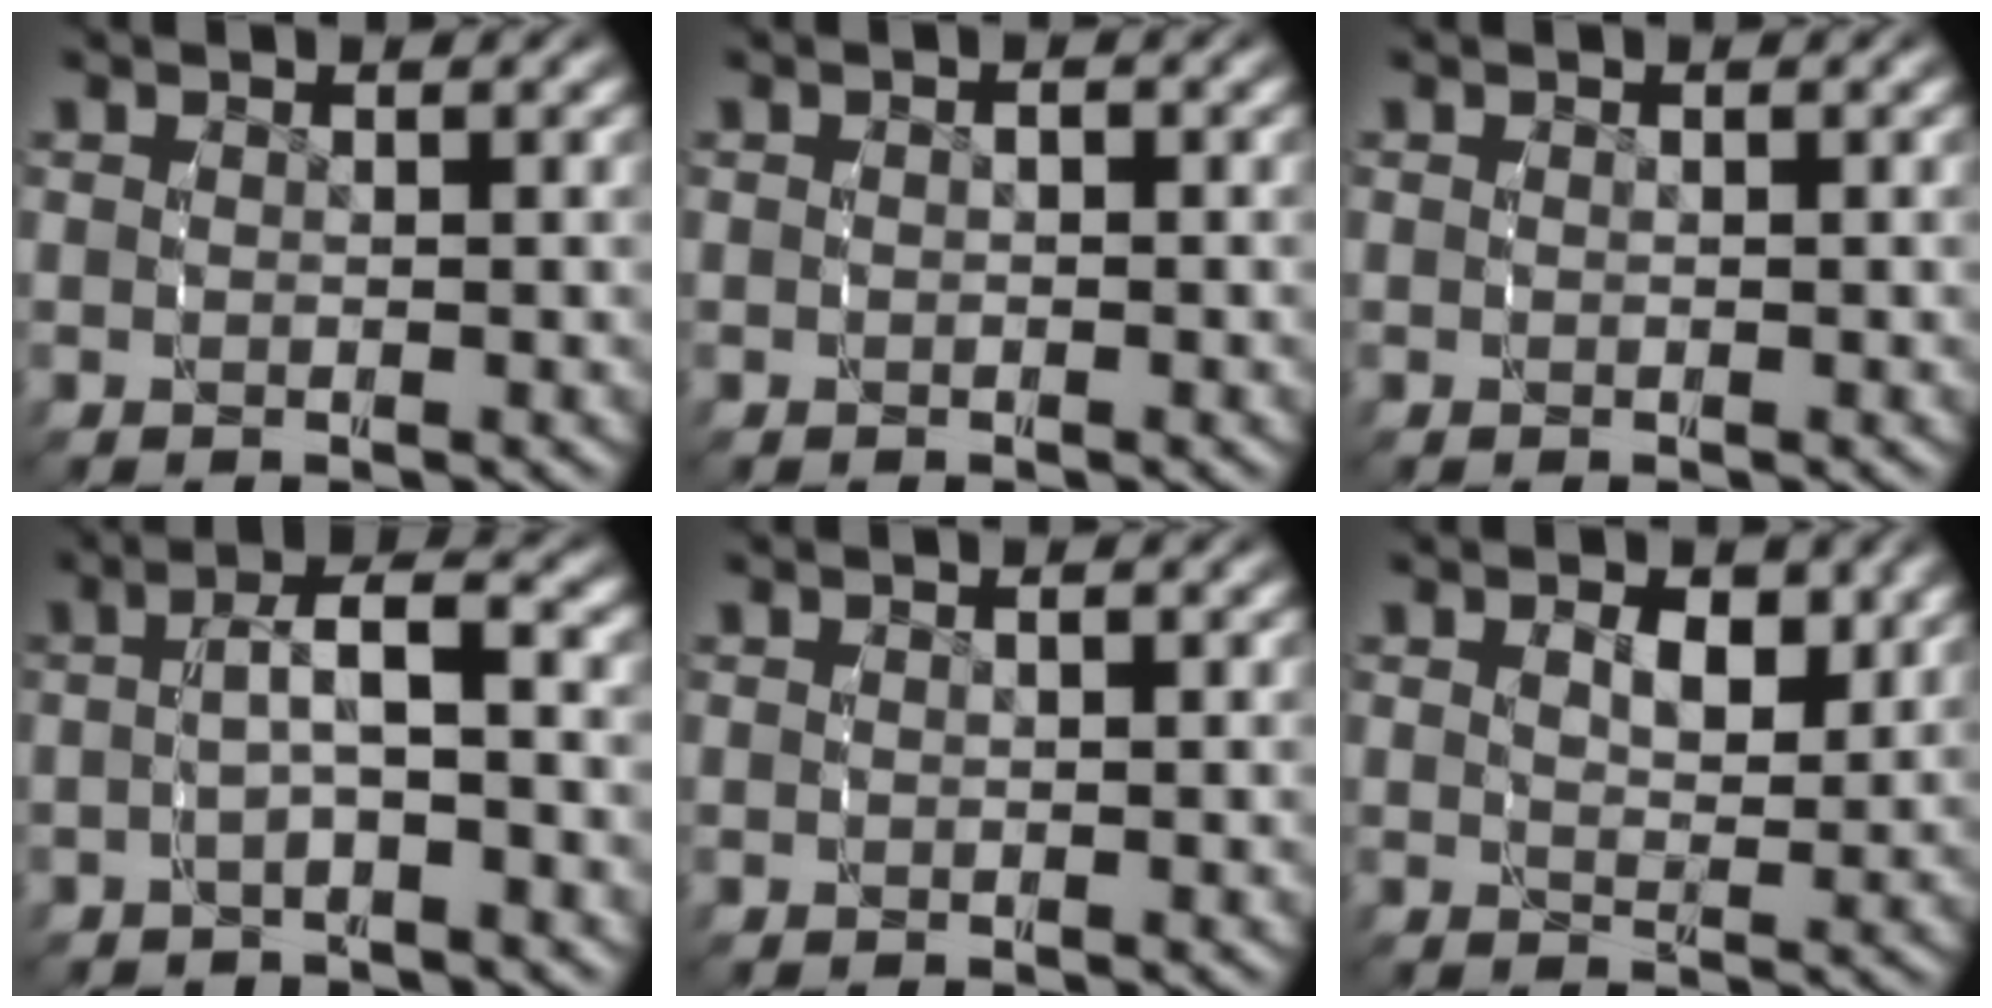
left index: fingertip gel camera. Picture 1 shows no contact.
{"total": 1.0, "force": [-0.4, 0.7, 0.5], "torque": [-0.010, -0.004, -0.007]}
{"total": 0.0}
{"total": 3.3, "force": [-1.0, 1.2, 2.9], "torque": [-0.052, 0.010, -0.024]}
{"total": 0.6, "force": [-0.2, 0.4, 0.4], "torque": [-0.008, -0.002, -0.003]}
{"total": 2.6, "force": [0.7, 1.6, 1.9], "torque": [-0.028, -0.010, 0.013]}